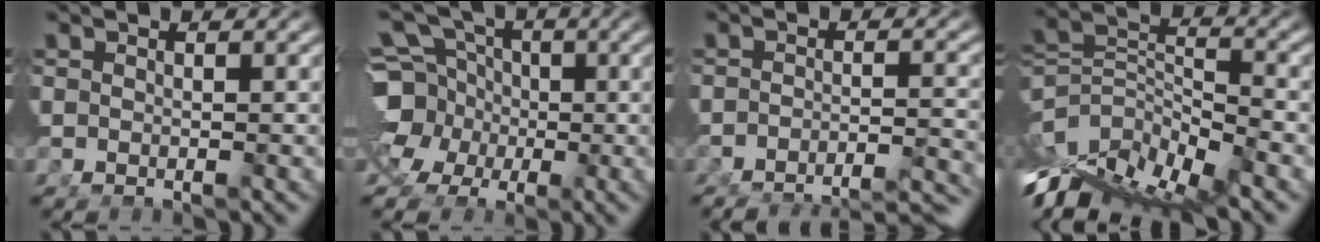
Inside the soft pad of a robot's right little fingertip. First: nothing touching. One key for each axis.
{"total": 12.5, "fx": -1.3, "fy": 11.1, "fz": 5.7, "tx": -0.123, "ty": -0.043, "tz": -0.023}
{"total": 11.1, "fx": -10.5, "fy": 2.5, "fz": 2.3, "tx": -0.010, "ty": -0.015, "tz": -0.161}
{"total": 12.8, "fx": -4.8, "fy": 8.0, "fz": 8.7, "tx": -0.157, "ty": -0.061, "tz": -0.048}